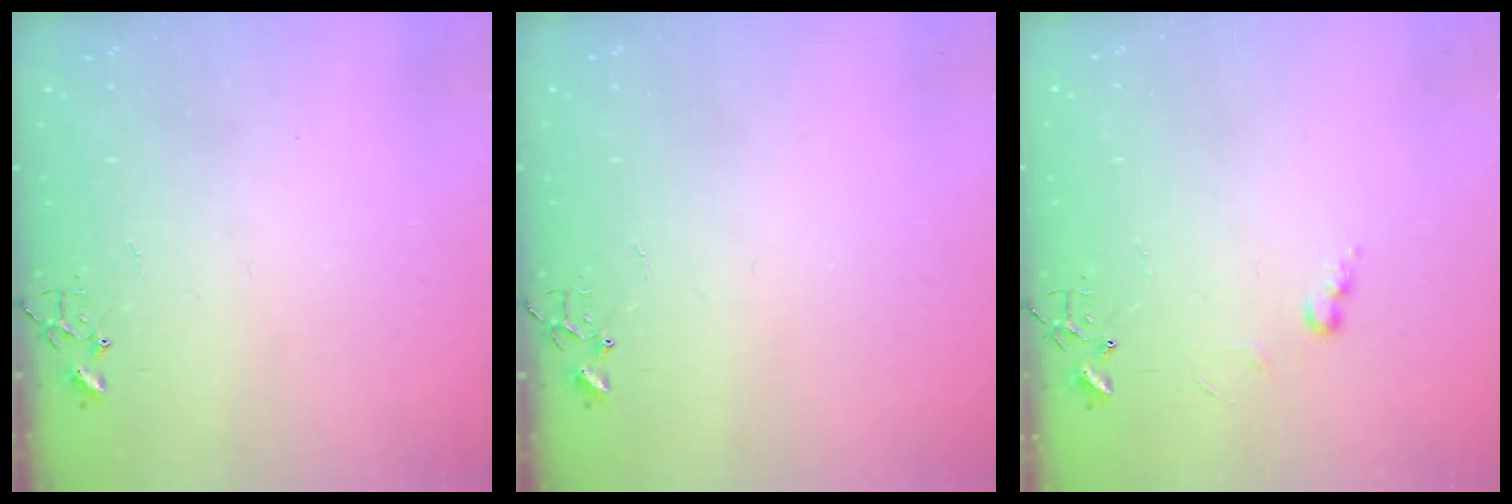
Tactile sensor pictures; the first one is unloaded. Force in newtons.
{"total": 0.0}
{"total": 5.5, "press": 5.5, "slide": 0.7}